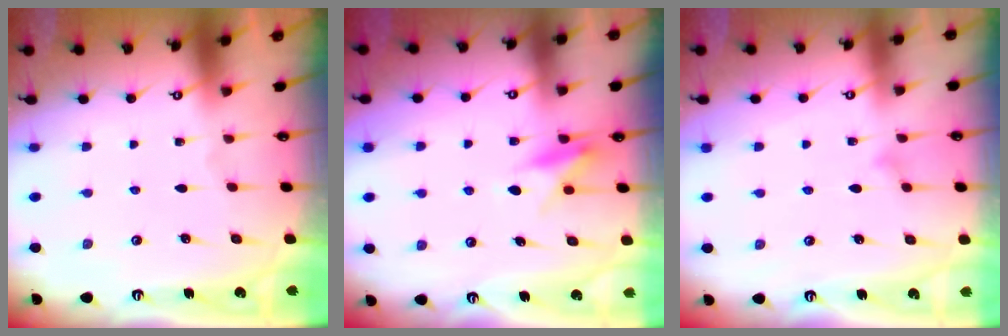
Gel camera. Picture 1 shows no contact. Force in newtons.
{"total": 7.3, "press": 7.2, "slide": 0.6}
{"total": 7.1, "press": 7.1, "slide": 0.3}